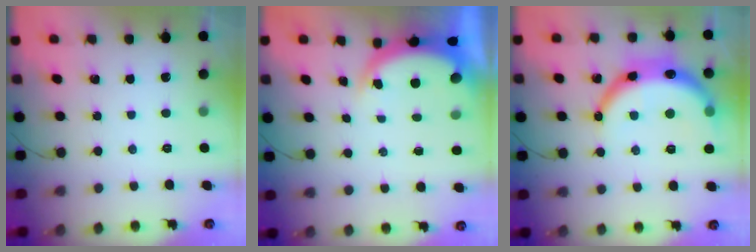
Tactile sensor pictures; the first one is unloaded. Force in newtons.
{"total": 4.4, "press": 4.4, "slide": 0.3}
{"total": 16.0, "press": 16.0, "slide": 1.0}